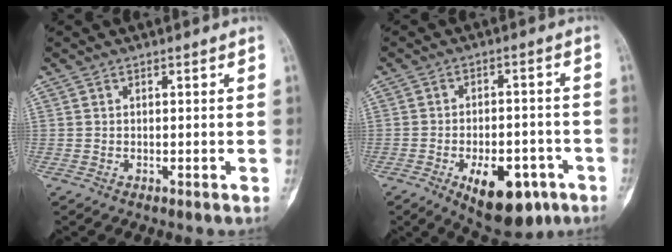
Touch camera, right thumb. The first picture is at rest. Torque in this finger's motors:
{"motor_torque": [1.85, 1.06, 1.18, -0.78, 0.22]}